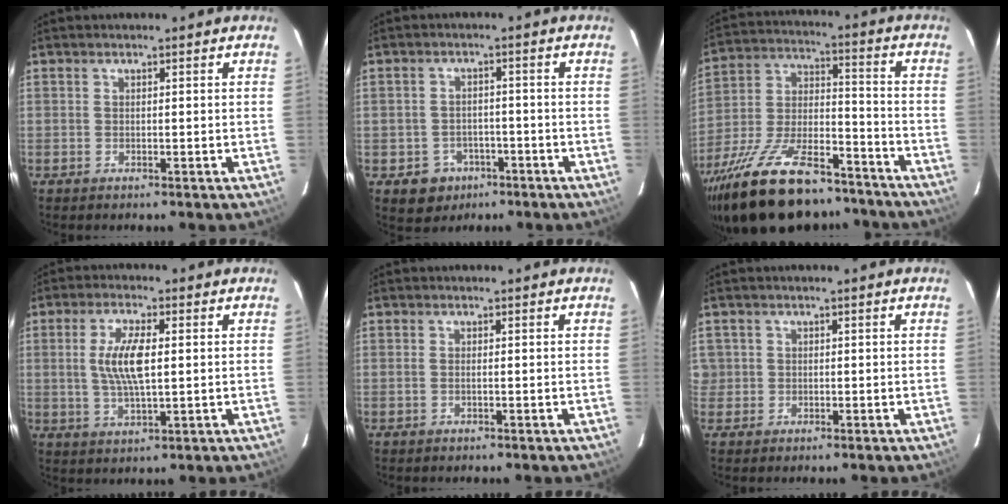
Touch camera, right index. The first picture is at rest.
{"total": 6.2, "force": [-3.1, 5.2, 1.1], "torque": [-0.037, 0.019, -0.031]}
{"total": 25.9, "force": [-19.1, 10.3, 14.2], "torque": [-0.277, -0.008, -0.297]}
{"total": 8.0, "force": [0.9, 2.6, 7.5], "torque": [-0.148, 0.002, 0.019]}
{"total": 0.7, "force": [-0.1, 0.1, 0.6], "torque": [-0.015, 0.001, -0.004]}
{"total": 2.4, "force": [-0.1, 2.4, -0.1], "torque": [0.011, 0.015, 0.002]}